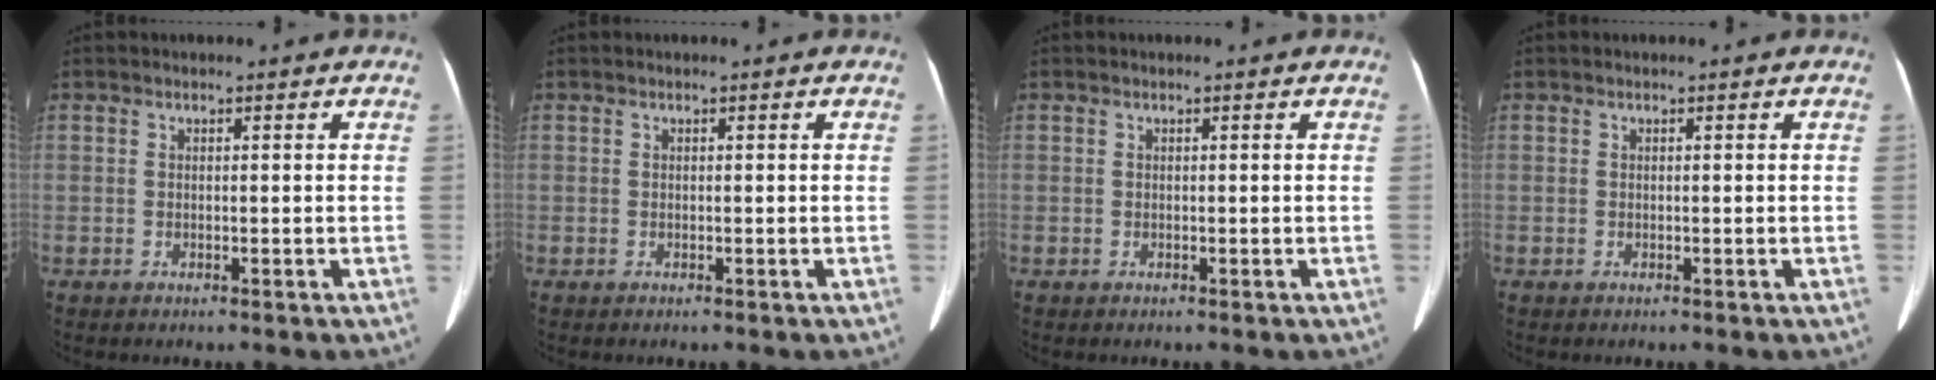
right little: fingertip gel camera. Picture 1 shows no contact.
{"total": 0.0}
{"total": 0.0}
{"total": 0.0}